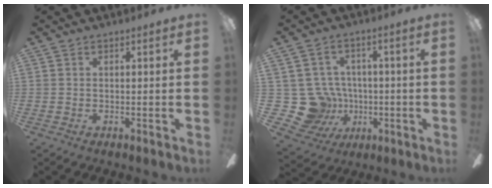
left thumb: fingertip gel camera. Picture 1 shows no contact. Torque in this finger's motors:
{"motor_torque": [-0.32, 0.45, -0.08, -0.15, 0.00]}